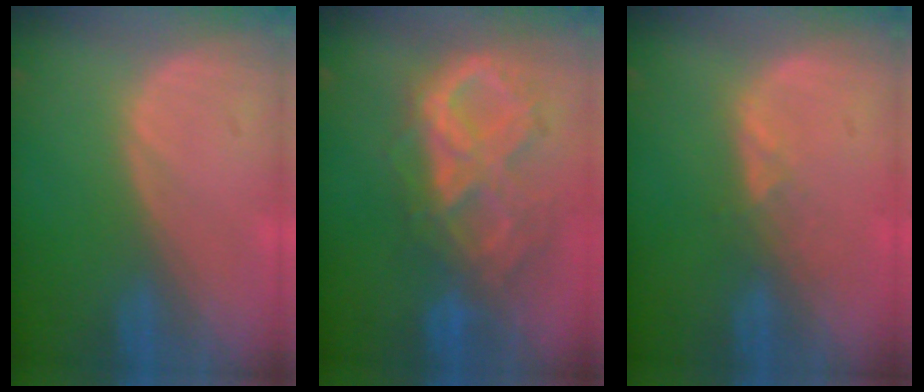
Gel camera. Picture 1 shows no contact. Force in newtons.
{"total": 10.5, "press": 8.9, "slide": 5.5}
{"total": 1.6, "press": 1.6, "slide": 0.3}